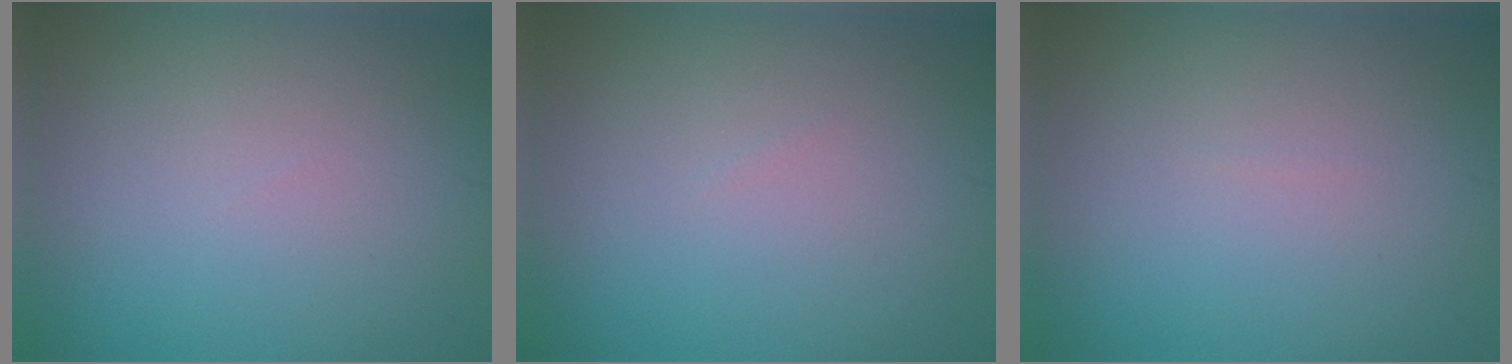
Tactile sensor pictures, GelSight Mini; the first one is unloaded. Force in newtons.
{"total": 0.0}
{"total": 0.0}